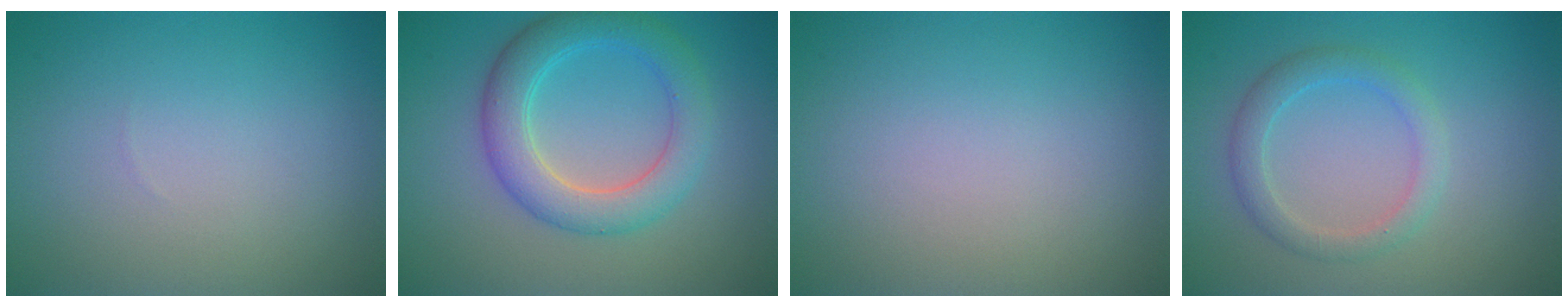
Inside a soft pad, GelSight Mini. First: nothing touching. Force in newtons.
{"total": 5.1, "press": 5.1, "slide": 0.1}
{"total": 0.0}
{"total": 2.5, "press": 2.5, "slide": 0.0}